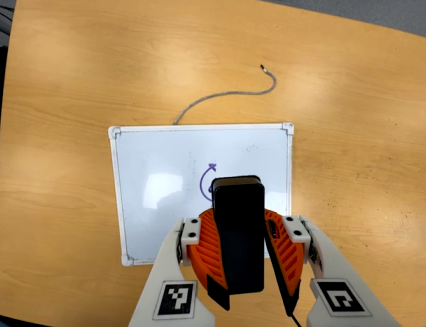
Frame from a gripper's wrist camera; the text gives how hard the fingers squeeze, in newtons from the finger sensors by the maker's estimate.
{"total": 12.2, "left": 12.4, "right": 11.9}